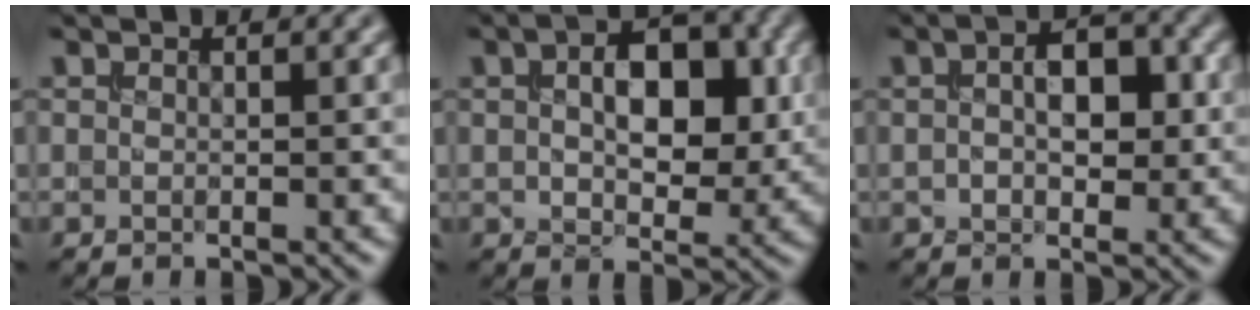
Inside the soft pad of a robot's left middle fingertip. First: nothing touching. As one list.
[{"total": 6.9, "force": [1.2, 4.0, 5.5], "torque": [-0.082, 0.003, 0.015]}, {"total": 4.3, "force": [0.3, 2.4, 3.5], "torque": [-0.057, 0.006, -0.001]}]